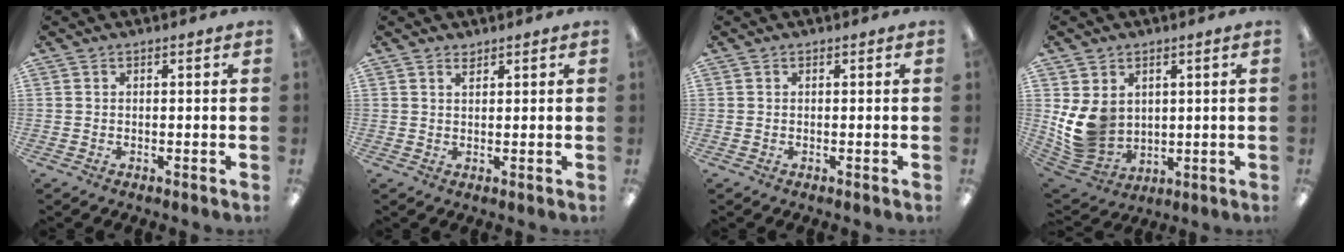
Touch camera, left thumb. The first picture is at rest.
{"total": 1.4, "force": [1.2, 0.5, 0.5], "torque": [-0.003, -0.004, 0.022]}
{"total": 0.0}
{"total": 11.4, "force": [2.0, 9.6, 5.7], "torque": [-0.131, -0.014, 0.044]}